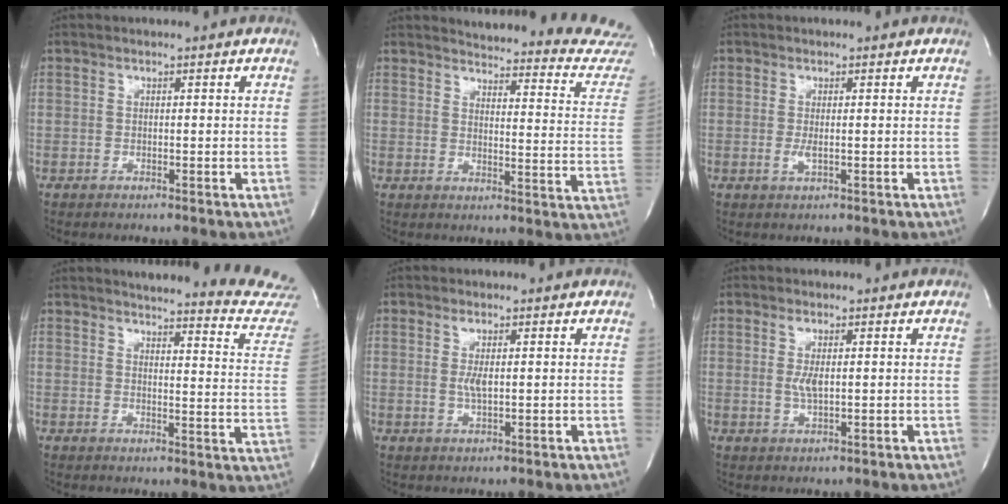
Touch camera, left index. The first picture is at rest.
{"total": 22.6, "force": [22.3, 1.7, 3.7], "torque": [-0.030, -0.145, 0.228]}
{"total": 1.4, "force": [-0.8, 0.2, 1.2], "torque": [-0.027, -0.008, -0.011]}
{"total": 20.5, "force": [20.1, 0.7, 4.1], "torque": [-0.040, -0.132, 0.208]}
{"total": 2.2, "force": [-0.3, 0.5, 2.2], "torque": [-0.046, -0.008, 0.000]}
{"total": 2.6, "force": [-0.3, 0.7, 2.5], "torque": [-0.052, -0.008, 0.000]}